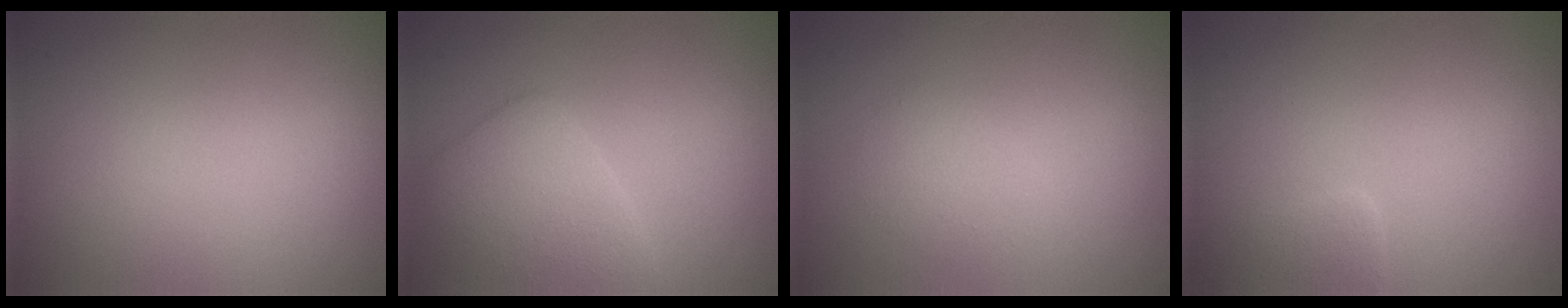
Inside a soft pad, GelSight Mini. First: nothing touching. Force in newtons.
{"total": 3.8, "press": 3.8, "slide": 0.2}
{"total": 1.6, "press": 1.6, "slide": 0.1}
{"total": 1.7, "press": 1.7, "slide": 0.1}